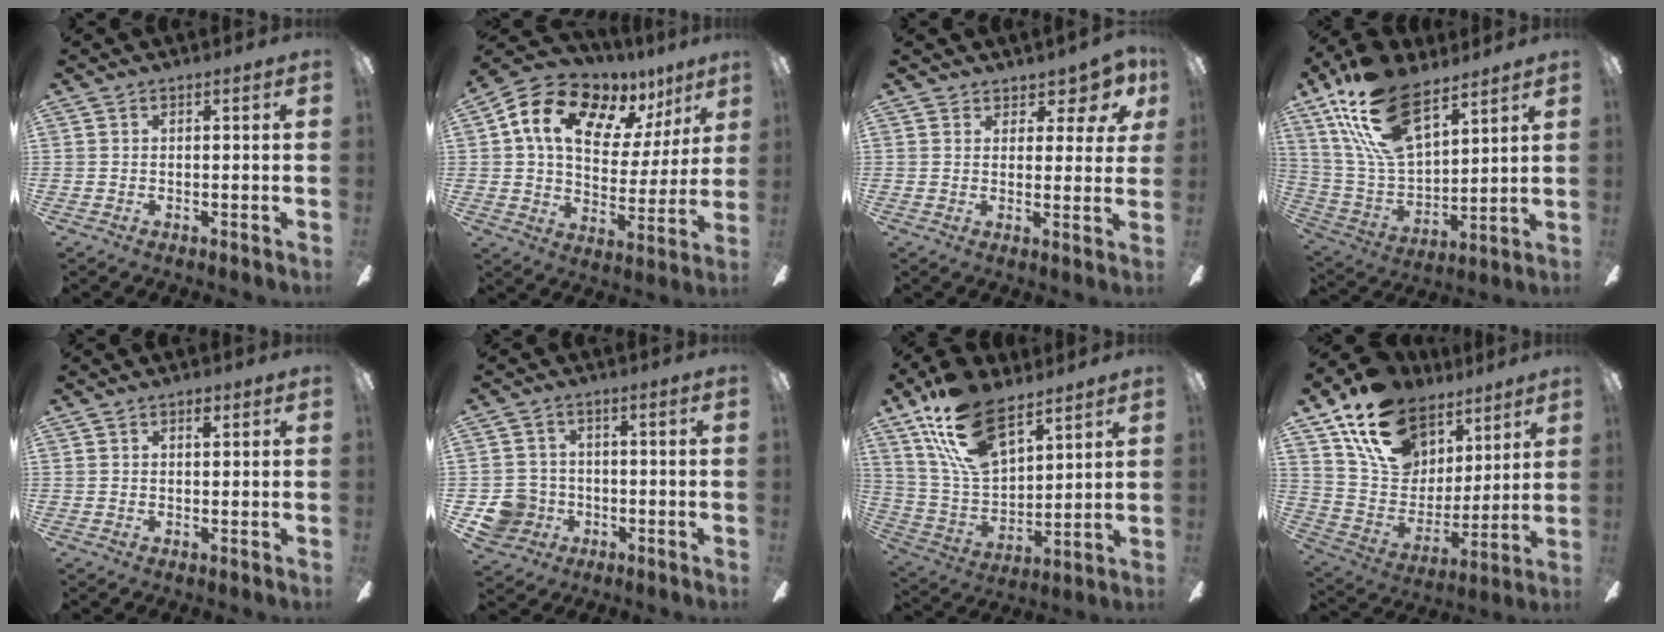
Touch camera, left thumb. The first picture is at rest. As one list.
[{"total": 15.8, "force": [9.3, 9.6, 8.5], "torque": [-0.148, -0.050, 0.165]}, {"total": 5.7, "force": [3.8, 3.5, 2.5], "torque": [-0.024, -0.027, 0.068]}, {"total": 22.1, "force": [14.1, 10.5, 13.4], "torque": [-0.282, -0.067, 0.255]}, {"total": 2.1, "force": [1.0, 1.4, 1.2], "torque": [-0.003, -0.005, 0.013]}, {"total": 7.9, "force": [-2.8, 7.1, 1.9], "torque": [-0.053, 0.023, -0.049]}, {"total": 19.9, "force": [12.9, 10.0, 11.4], "torque": [-0.240, -0.060, 0.237]}, {"total": 18.7, "force": [12.0, 11.9, 8.0], "torque": [-0.152, -0.063, 0.225]}]